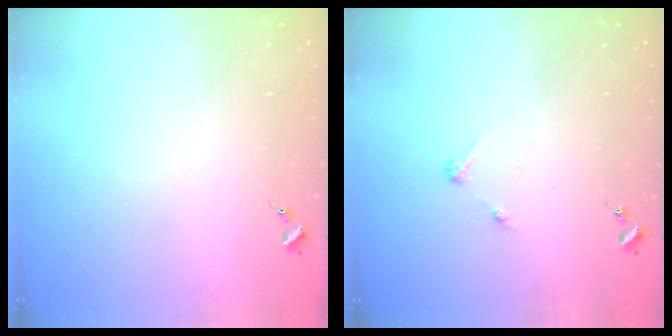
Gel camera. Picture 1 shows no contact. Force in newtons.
{"total": 2.6, "press": 2.6, "slide": 0.3}